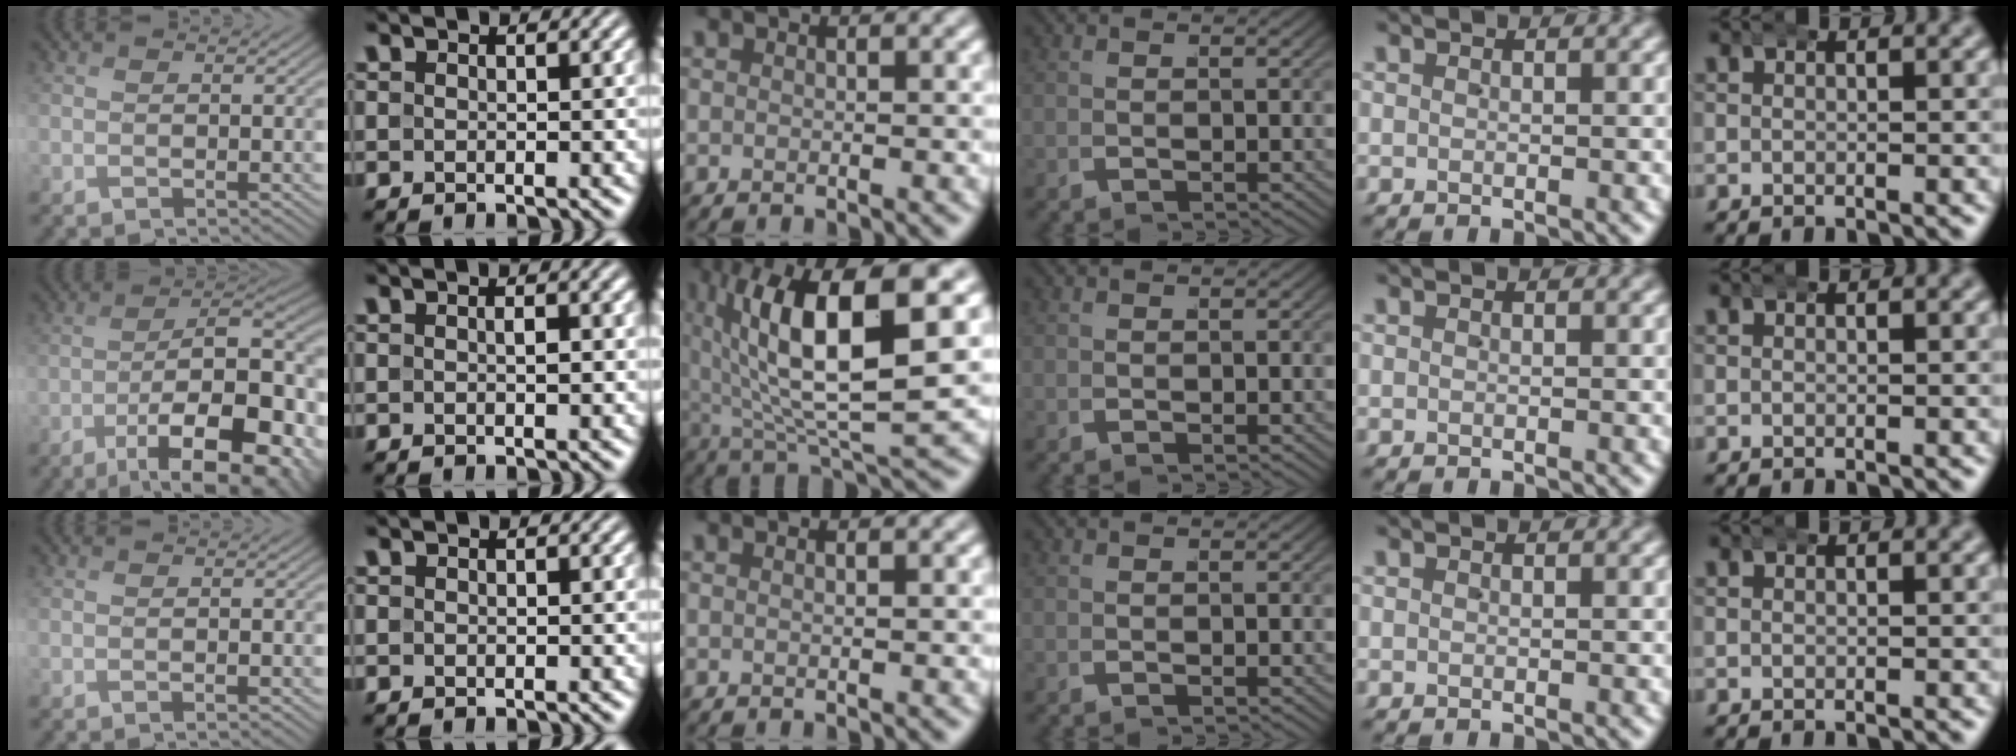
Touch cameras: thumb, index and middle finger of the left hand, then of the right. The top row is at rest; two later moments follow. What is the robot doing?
{"motion": "wrap", "object": "arm wrap"}